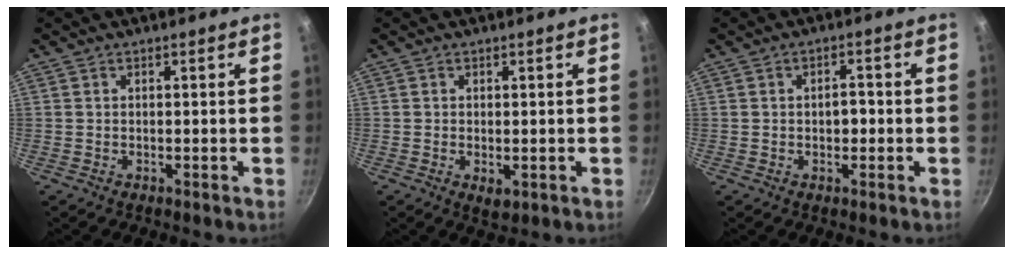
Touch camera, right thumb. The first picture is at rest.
{"total": 2.2, "force": [-0.4, 1.1, 1.8], "torque": [-0.028, -0.006, -0.002]}
{"total": 2.9, "force": [-0.2, 1.8, 2.3], "torque": [-0.026, 0.008, -0.004]}